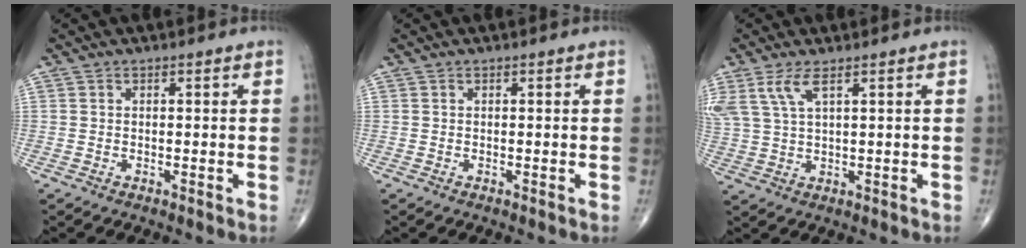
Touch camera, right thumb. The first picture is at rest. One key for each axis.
{"total": 0.0}
{"total": 5.9, "fx": 3.3, "fy": 1.7, "fz": 4.6, "tx": -0.119, "ty": -0.004, "tz": 0.075}